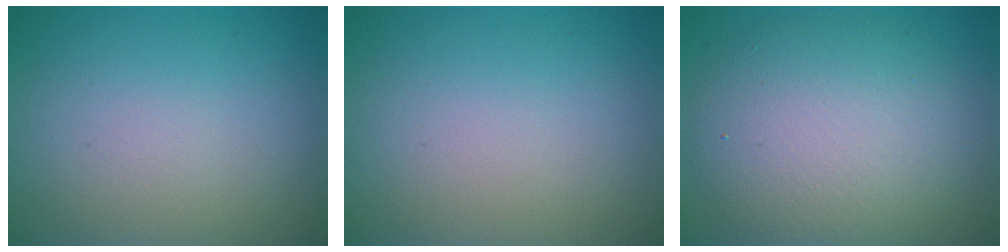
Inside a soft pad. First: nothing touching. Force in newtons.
{"total": 0.0}
{"total": 9.0, "press": 9.0, "slide": 0.2}